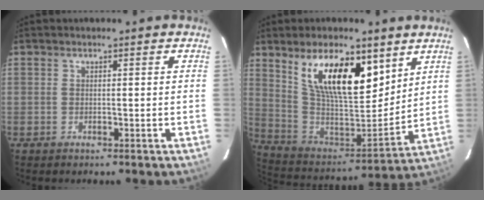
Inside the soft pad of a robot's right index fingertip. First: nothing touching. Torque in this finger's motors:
{"motor_torque": [0.71, 0.61, 1.03, 0.21]}